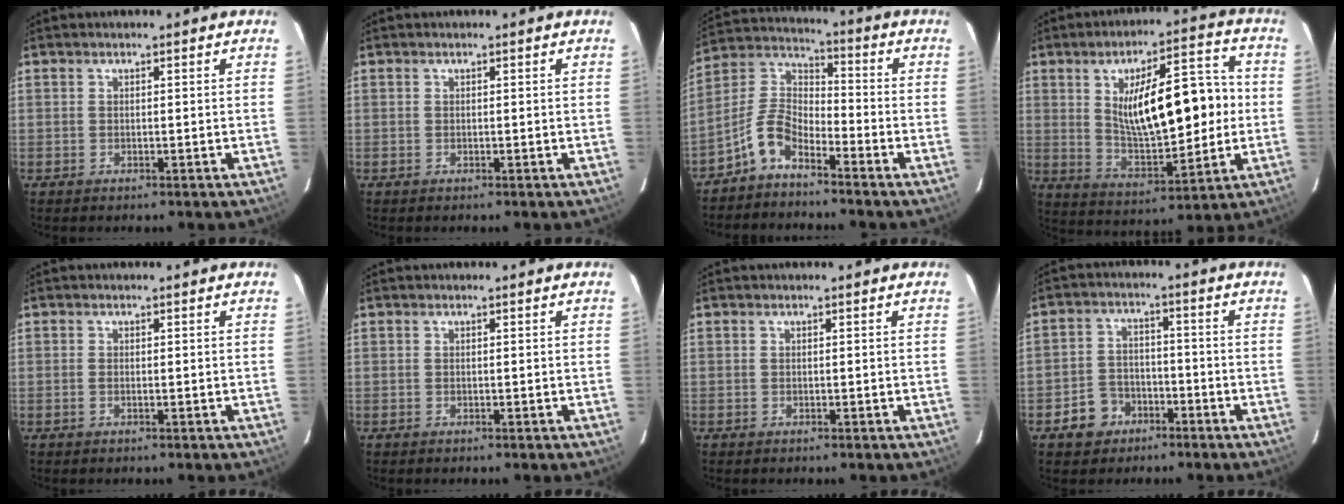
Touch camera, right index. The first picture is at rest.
{"total": 0.0}
{"total": 7.1, "force": [-5.2, 2.8, 4.0], "torque": [-0.093, 0.024, -0.111]}
{"total": 16.8, "force": [1.6, 5.5, 15.8], "torque": [-0.250, 0.021, 0.035]}
{"total": 0.6, "force": [-0.1, 0.2, 0.6], "torque": [-0.014, -0.001, -0.001]}
{"total": 0.0}
{"total": 0.0}
{"total": 5.9, "force": [-3.1, 4.8, 1.4], "torque": [-0.029, 0.015, -0.047]}